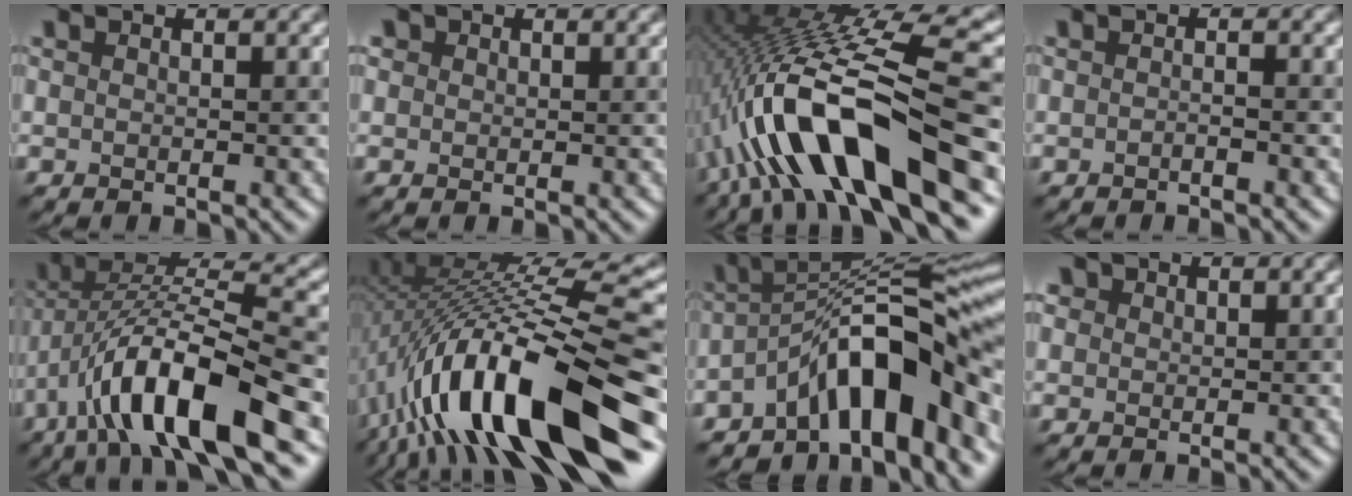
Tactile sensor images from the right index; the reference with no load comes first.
{"total": 1.1, "force": [0.6, 0.9, 0.2], "torque": [0.000, 0.000, 0.000]}
{"total": 13.9, "force": [-4.1, 3.2, 12.9], "torque": [-0.228, 0.022, -0.063]}
{"total": 0.7, "force": [-0.5, 0.1, 0.4], "torque": [-0.009, 0.001, -0.009]}
{"total": 11.5, "force": [-5.5, 3.2, 9.5], "torque": [-0.171, 0.016, -0.102]}
{"total": 17.0, "force": [-5.2, 4.5, 15.6], "torque": [-0.250, 0.025, -0.096]}
{"total": 11.8, "force": [-5.3, 4.8, 9.4], "torque": [-0.122, 0.021, -0.104]}
{"total": 1.8, "force": [1.0, 1.4, 0.4], "torque": [-0.007, 0.009, -0.001]}